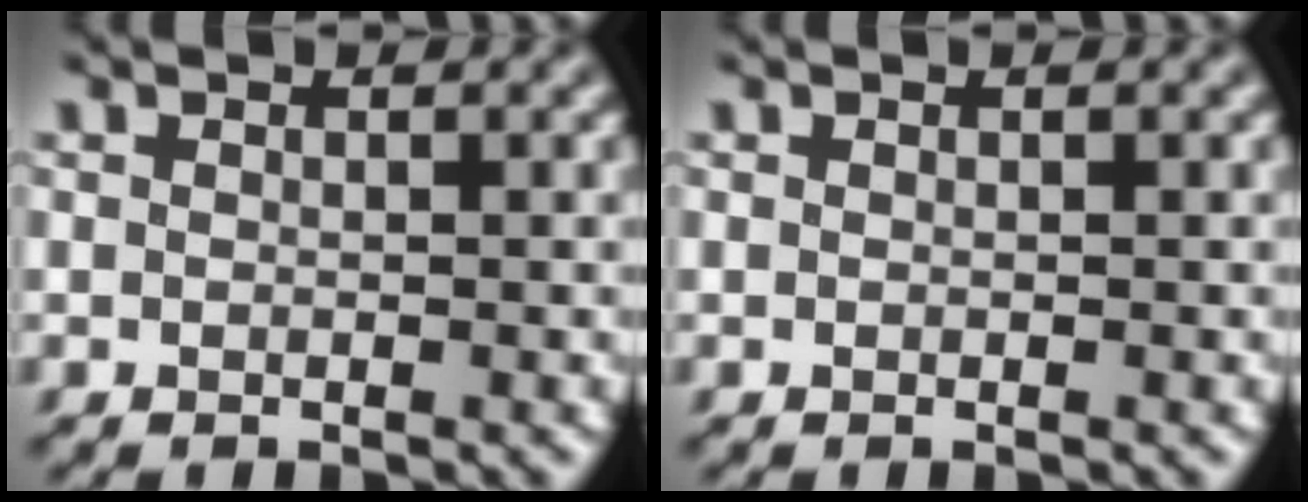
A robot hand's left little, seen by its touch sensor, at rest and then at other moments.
{"total": 0.0}